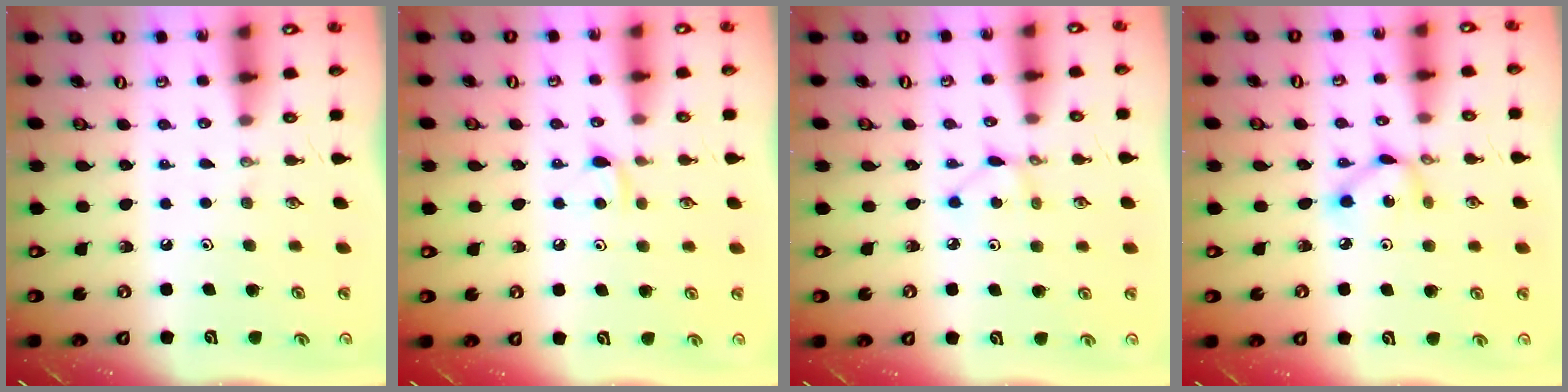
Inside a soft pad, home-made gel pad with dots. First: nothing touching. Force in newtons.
{"total": 6.0, "press": 6.0, "slide": 0.7}
{"total": 2.4, "press": 2.4, "slide": 0.2}
{"total": 4.9, "press": 4.9, "slide": 0.2}